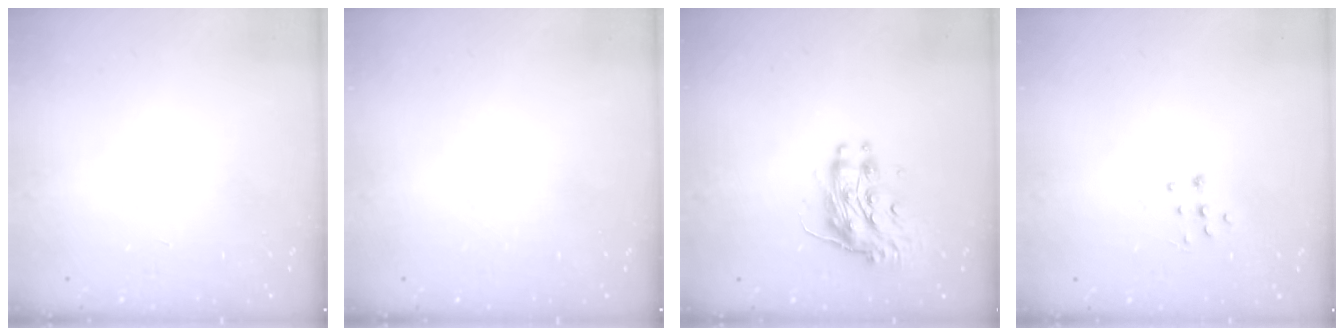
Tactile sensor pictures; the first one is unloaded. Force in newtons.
{"total": 0.0}
{"total": 10.4, "press": 10.4, "slide": 0.8}
{"total": 3.7, "press": 3.7, "slide": 0.2}